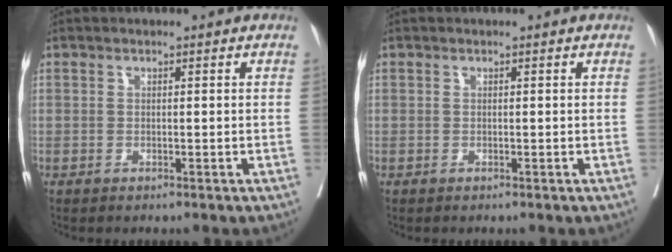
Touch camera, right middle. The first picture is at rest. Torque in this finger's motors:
{"motor_torque": [0.01, -0.02, 0.00, 0.00]}